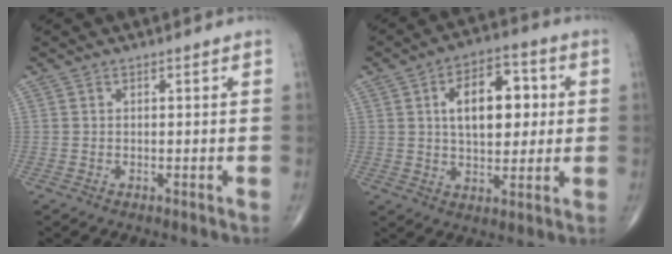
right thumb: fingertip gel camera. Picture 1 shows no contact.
{"total": 13.1, "force": [2.4, 7.3, 10.6], "torque": [-0.135, 0.008, 0.036]}